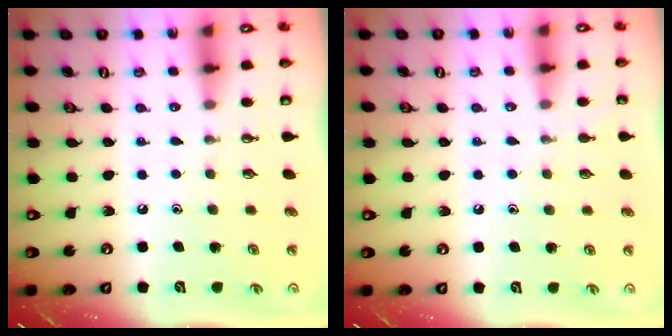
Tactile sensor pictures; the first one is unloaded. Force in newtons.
{"total": 2.9, "press": 2.9, "slide": 0.4}